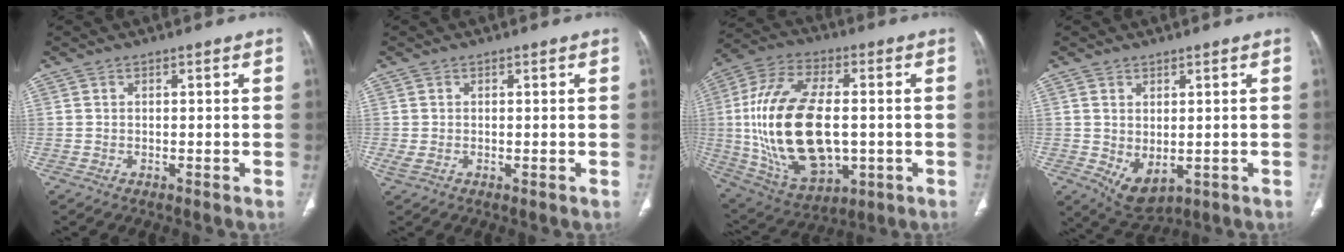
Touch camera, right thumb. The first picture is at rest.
{"total": 1.3, "force": [-0.2, 0.8, 1.1], "torque": [-0.032, 0.000, 0.000]}
{"total": 25.2, "force": [-0.7, 13.9, 21.0], "torque": [-0.411, 0.001, 0.007]}
{"total": 6.1, "force": [-0.8, 3.7, 4.7], "torque": [-0.070, -0.006, 0.010]}